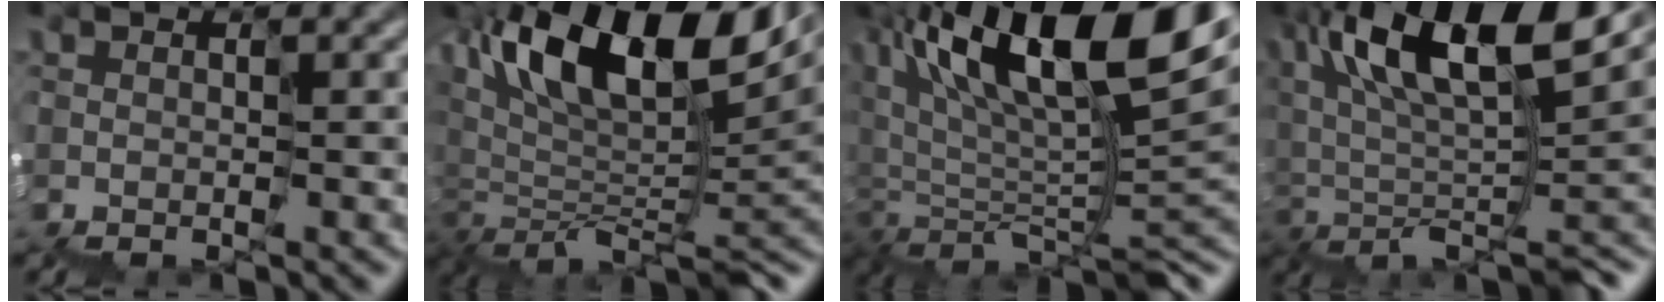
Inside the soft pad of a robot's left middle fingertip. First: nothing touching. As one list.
[{"total": 12.1, "force": [5.6, 3.9, 10.0], "torque": [-0.179, 0.025, 0.101]}, {"total": 11.8, "force": [6.0, 4.3, 9.2], "torque": [-0.147, 0.011, 0.117]}, {"total": 11.9, "force": [6.2, 2.4, 9.9], "torque": [-0.149, 0.022, 0.112]}]